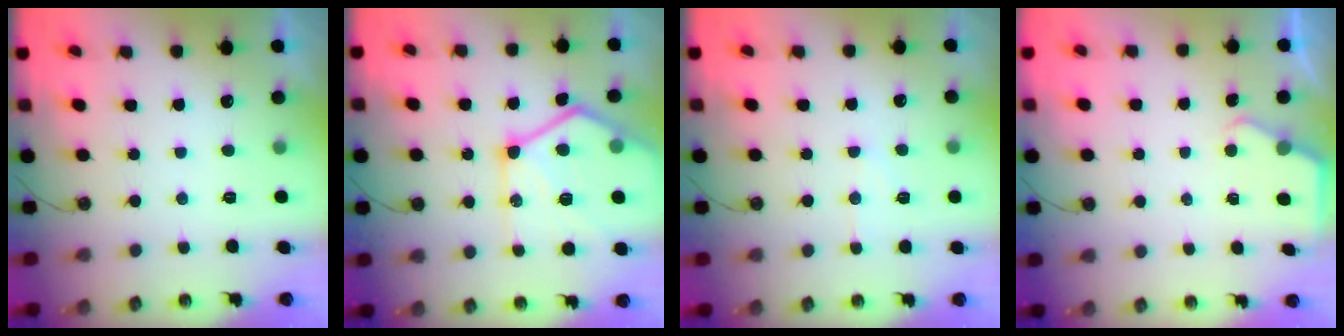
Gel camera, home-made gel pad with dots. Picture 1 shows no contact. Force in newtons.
{"total": 21.5, "press": 21.4, "slide": 2.4}
{"total": 5.9, "press": 5.8, "slide": 0.6}
{"total": 2.9, "press": 2.8, "slide": 0.4}